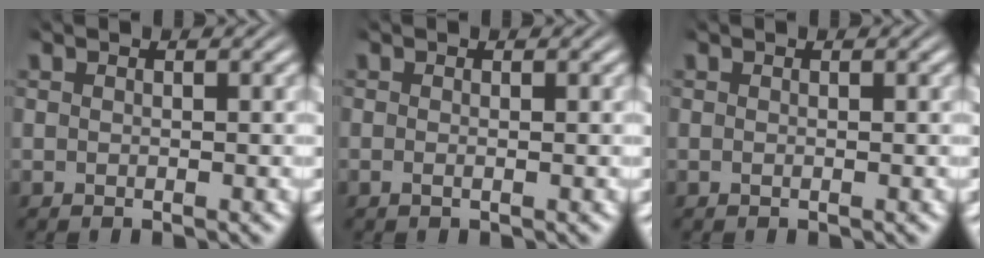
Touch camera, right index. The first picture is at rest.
{"total": 0.6, "force": [-0.4, 0.3, 0.4], "torque": [-0.013, -0.005, -0.006]}
{"total": 0.0}